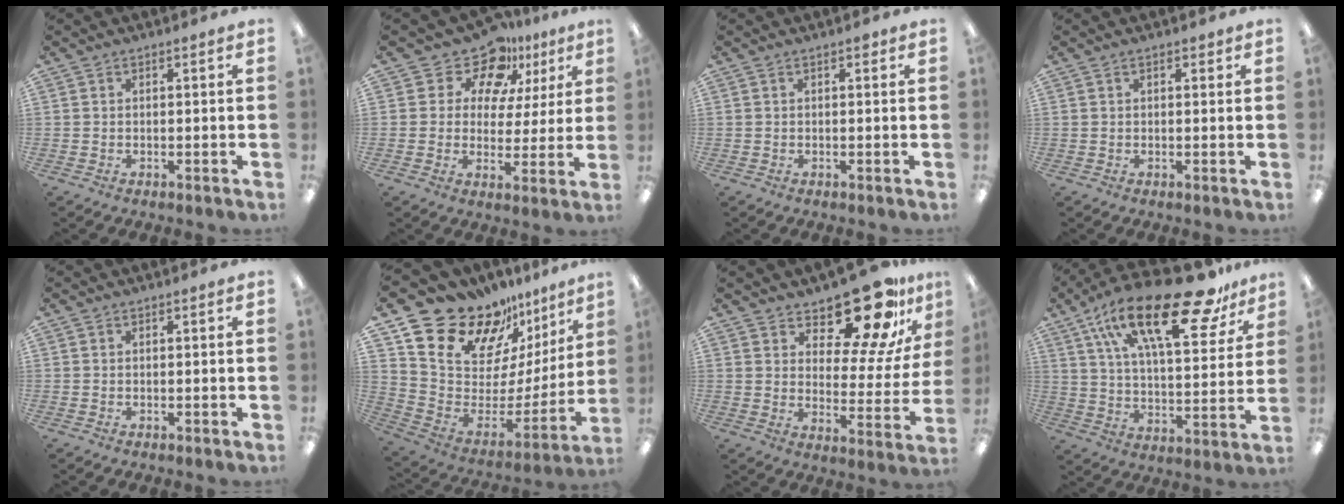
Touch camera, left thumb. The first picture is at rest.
{"total": 12.6, "force": [9.0, 7.6, 4.4], "torque": [-0.080, -0.059, 0.165]}
{"total": 0.6, "force": [0.3, 0.4, 0.3], "torque": [0.002, -0.001, 0.003]}
{"total": 1.0, "force": [0.4, 0.6, 0.6], "torque": [-0.004, -0.001, 0.006]}
{"total": 0.0}
{"total": 18.6, "force": [15.6, 8.3, 5.7], "torque": [-0.106, -0.134, 0.283]}
{"total": 14.8, "force": [10.2, 6.5, 8.5], "torque": [-0.114, -0.053, 0.173]}
{"total": 27.0, "force": [17.0, 9.6, 18.7], "torque": [-0.302, -0.091, 0.279]}